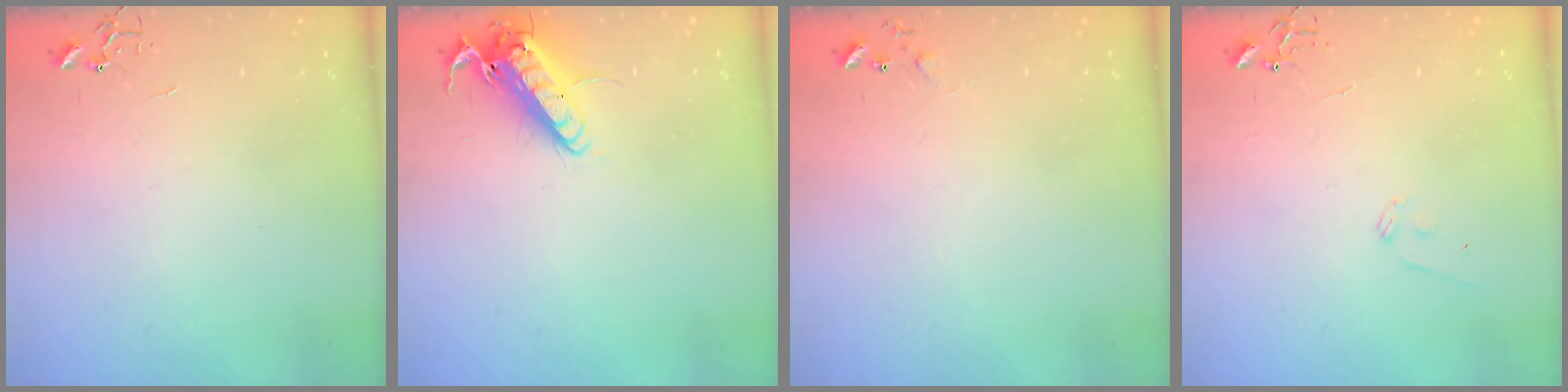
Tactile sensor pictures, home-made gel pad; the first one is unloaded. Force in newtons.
{"total": 13.8, "press": 13.7, "slide": 2.0}
{"total": 5.1, "press": 5.0, "slide": 0.8}
{"total": 7.1, "press": 7.0, "slide": 0.7}